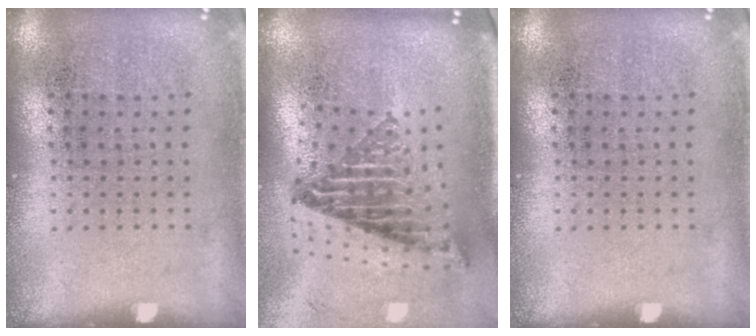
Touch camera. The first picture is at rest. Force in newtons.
{"total": 2.1, "press": 1.5, "slide": 1.6}
{"total": 0.0}